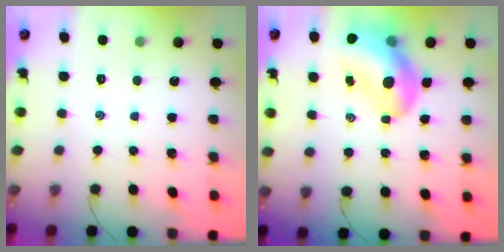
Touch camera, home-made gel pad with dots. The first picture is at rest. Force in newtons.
{"total": 15.7, "press": 15.0, "slide": 4.5}